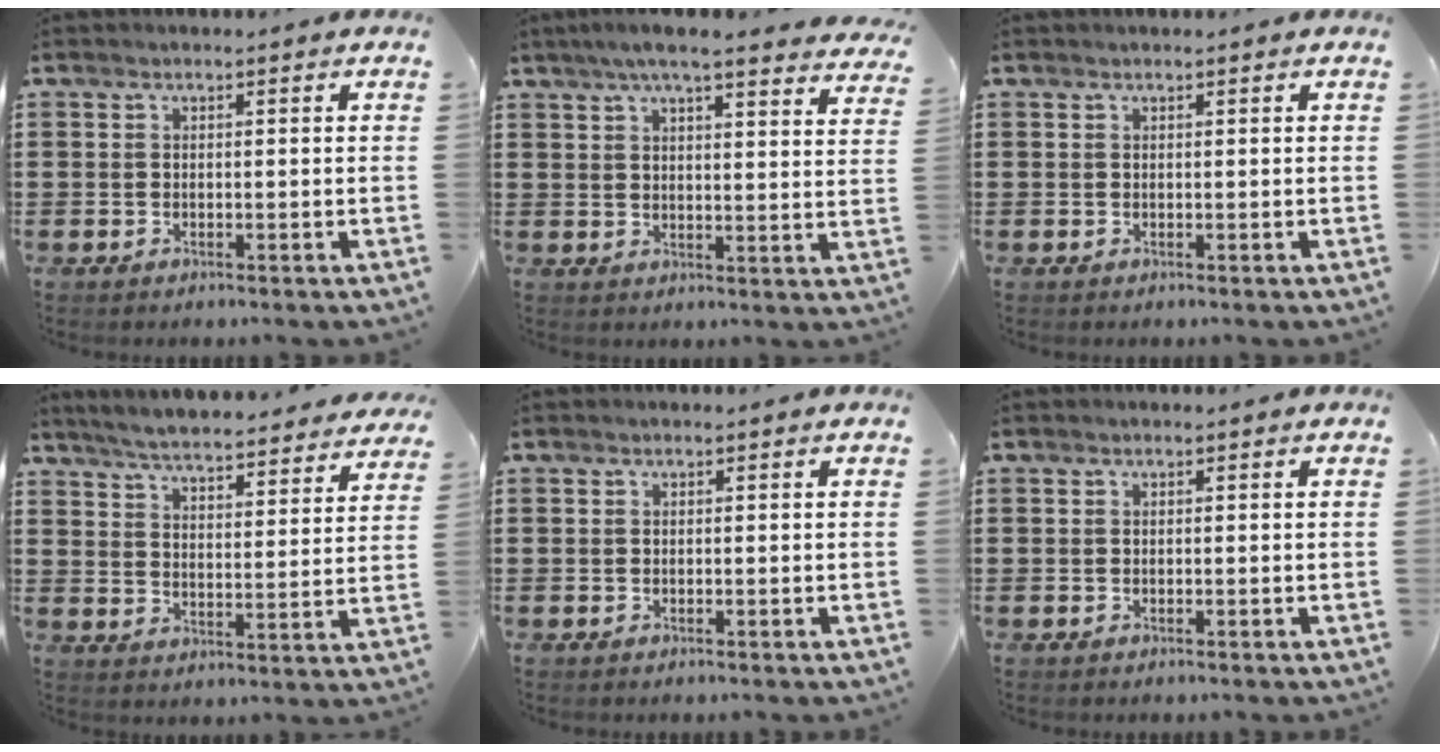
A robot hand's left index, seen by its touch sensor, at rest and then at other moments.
{"total": 6.0, "force": [5.2, 0.0, 3.1], "torque": [-0.076, -0.014, 0.090]}
{"total": 0.0}
{"total": 5.4, "force": [5.3, -0.2, 1.2], "torque": [-0.048, -0.036, 0.089]}
{"total": 0.0}
{"total": 0.0}